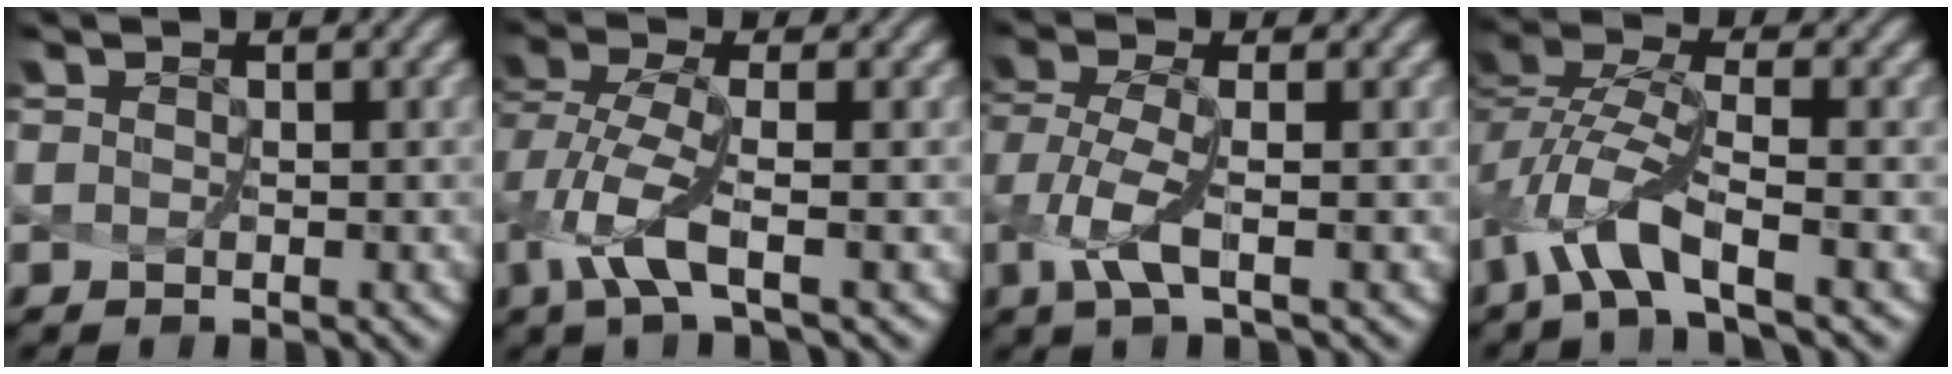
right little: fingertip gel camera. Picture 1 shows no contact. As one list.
[{"total": 3.9, "force": [-1.4, 0.8, 3.5], "torque": [-0.088, 0.000, -0.023]}, {"total": 3.2, "force": [-1.0, 0.8, 3.0], "torque": [-0.081, 0.001, -0.016]}, {"total": 5.1, "force": [-3.0, 0.9, 4.1], "torque": [-0.096, 0.003, -0.062]}]